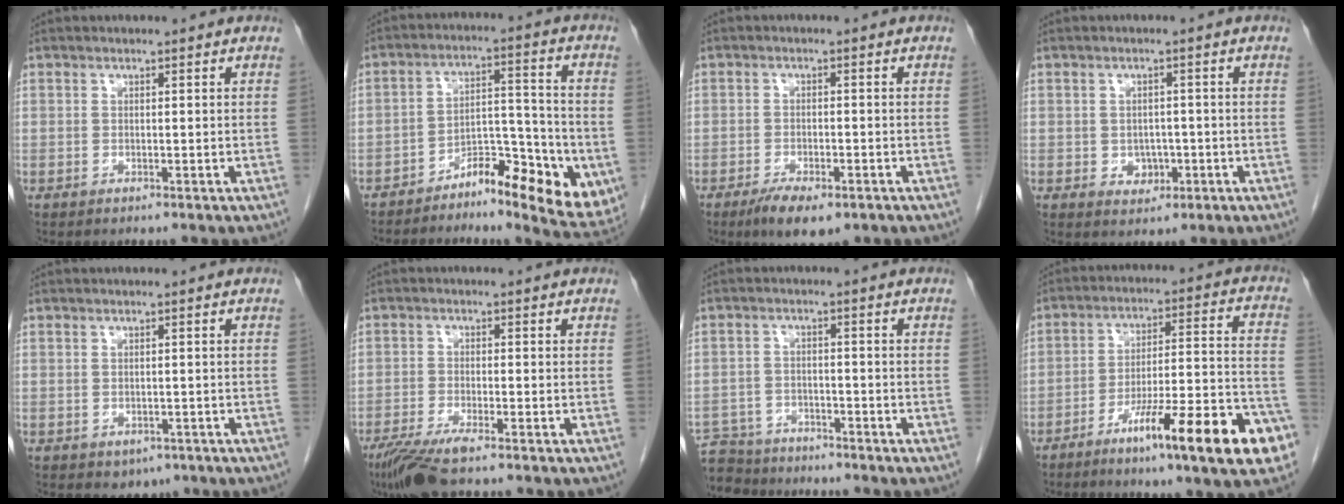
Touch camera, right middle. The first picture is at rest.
{"total": 12.0, "force": [-5.8, 4.0, 9.7], "torque": [-0.125, 0.019, -0.087]}
{"total": 5.7, "force": [-3.8, 1.8, 3.9], "torque": [-0.066, -0.009, -0.057]}
{"total": 3.0, "force": [-0.7, 2.4, 1.6], "torque": [-0.016, 0.004, 0.000]}
{"total": 1.7, "force": [-0.7, 1.3, 0.7], "torque": [-0.009, 0.000, 0.001]}
{"total": 6.3, "force": [-4.5, 0.4, 4.4], "torque": [-0.083, -0.018, -0.082]}
{"total": 8.7, "force": [-8.1, 3.1, 0.8], "torque": [-0.016, 0.008, -0.134]}
{"total": 18.1, "force": [-9.6, 1.2, 15.3], "torque": [-0.190, 0.003, -0.140]}